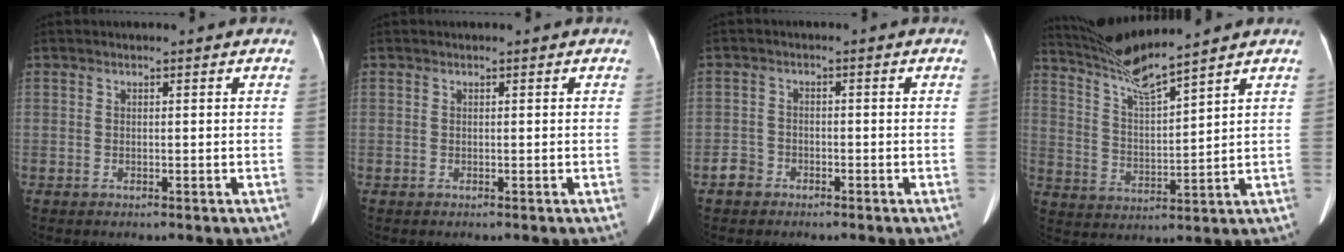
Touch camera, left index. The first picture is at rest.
{"total": 0.0}
{"total": 2.4, "force": [-1.7, 1.7, 0.3], "torque": [-0.013, 0.005, -0.034]}
{"total": 9.1, "force": [8.1, -2.0, 3.5], "torque": [-0.077, -0.006, 0.160]}